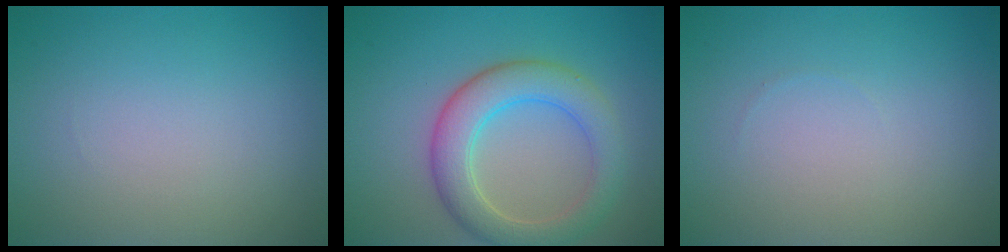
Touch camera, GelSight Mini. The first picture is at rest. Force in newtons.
{"total": 5.2, "press": 5.2, "slide": 0.2}
{"total": 0.0}